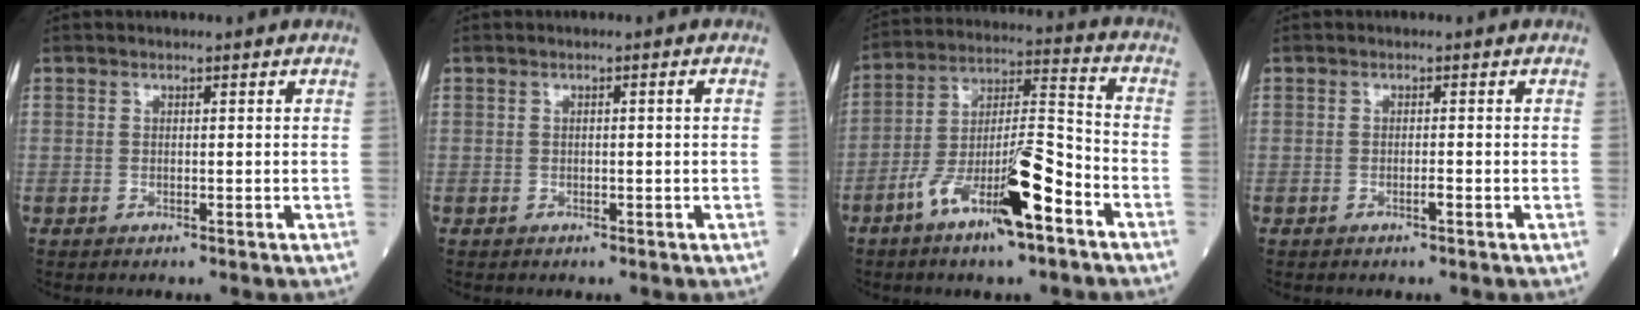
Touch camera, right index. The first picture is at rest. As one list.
[{"total": 0.8, "force": [0.0, -0.1, 0.8], "torque": [-0.016, 0.001, 0.002]}, {"total": 14.2, "force": [-7.5, 2.3, 11.9], "torque": [-0.216, 0.004, -0.131]}, {"total": 0.7, "force": [-0.4, 0.0, 0.6], "torque": [-0.011, 0.000, -0.008]}]